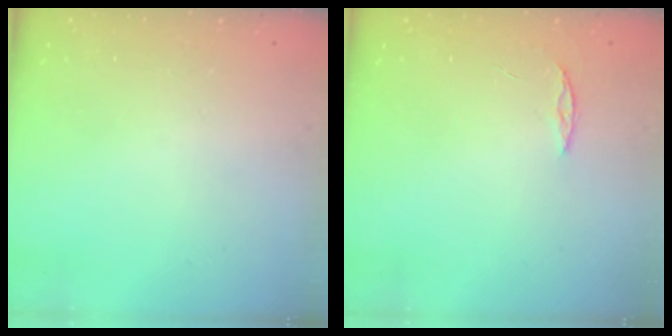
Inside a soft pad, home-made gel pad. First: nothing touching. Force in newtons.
{"total": 2.4, "press": 2.4, "slide": 0.2}